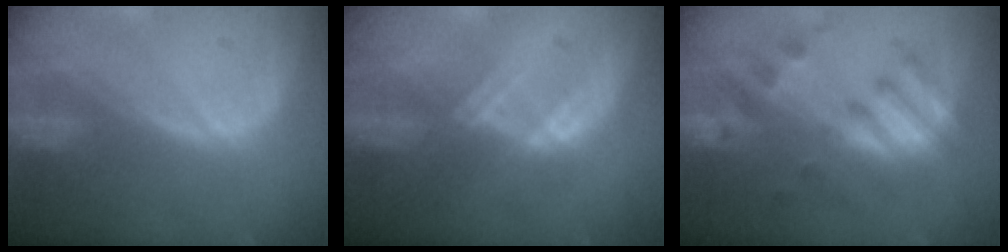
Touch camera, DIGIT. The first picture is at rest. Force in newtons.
{"total": 2.7, "press": 2.7, "slide": 0.3}
{"total": 7.7, "press": 7.5, "slide": 1.8}